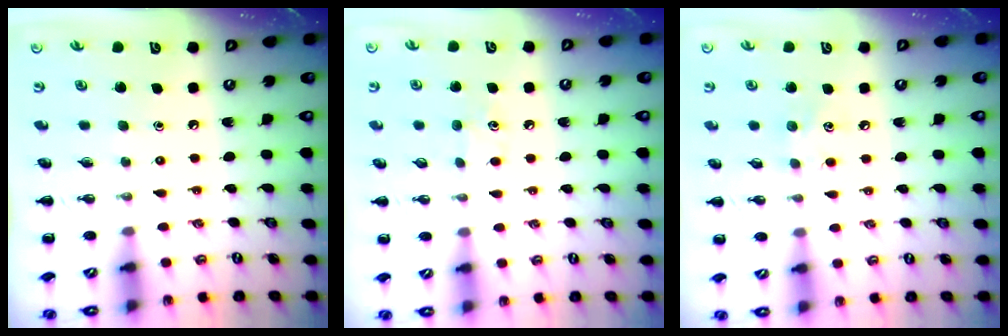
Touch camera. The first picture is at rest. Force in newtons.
{"total": 5.4, "press": 5.2, "slide": 1.3}
{"total": 5.8, "press": 5.6, "slide": 1.3}